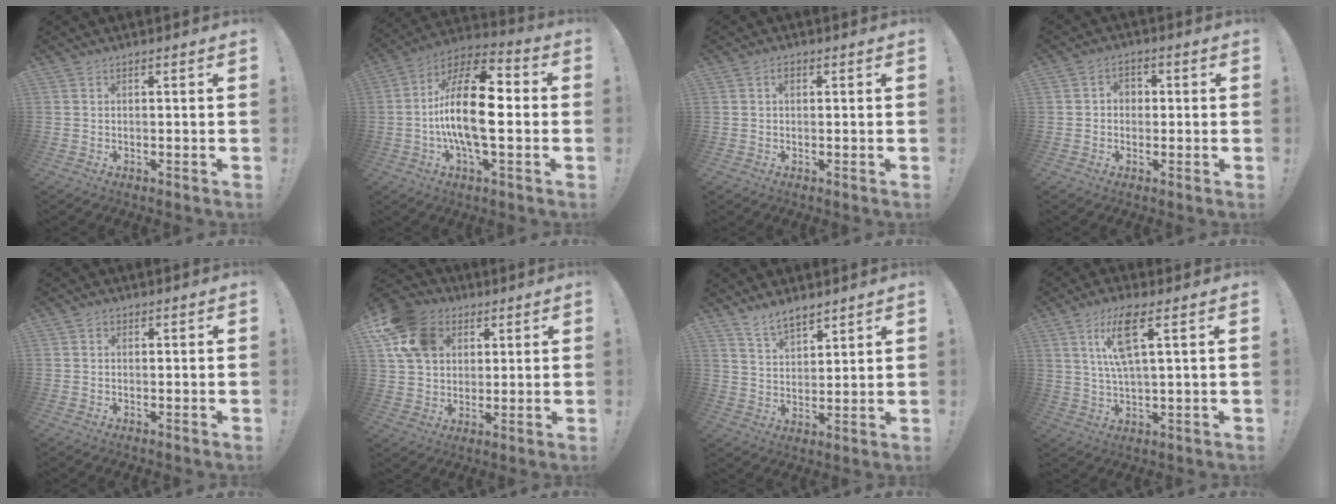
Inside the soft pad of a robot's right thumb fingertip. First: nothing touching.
{"total": 19.7, "force": [-1.3, 7.8, 18.0], "torque": [-0.338, 0.007, -0.030]}
{"total": 1.3, "force": [0.4, 0.9, 0.8], "torque": [-0.009, 0.003, 0.005]}
{"total": 3.1, "force": [-0.5, 2.7, 1.5], "torque": [-0.022, 0.003, -0.011]}
{"total": 0.8, "force": [0.1, 0.7, 0.3], "torque": [-0.007, 0.003, 0.002]}
{"total": 14.9, "force": [6.0, 11.5, 7.3], "torque": [-0.109, -0.017, 0.122]}
{"total": 7.4, "force": [6.4, 2.7, 2.4], "torque": [-0.053, -0.037, 0.124]}
{"total": 10.7, "force": [4.2, 2.8, 9.4], "torque": [-0.170, 0.001, 0.075]}